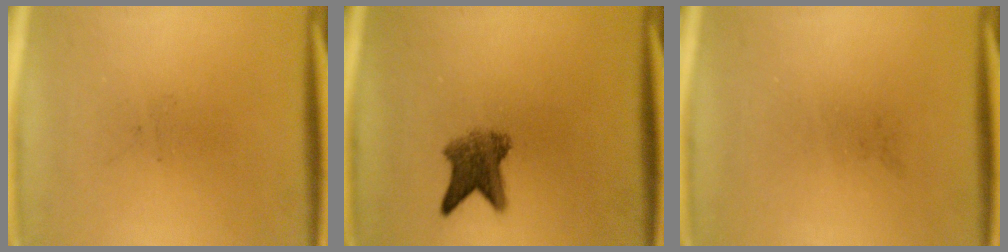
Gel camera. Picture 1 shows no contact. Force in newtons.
{"total": 5.2}
{"total": 0.0}